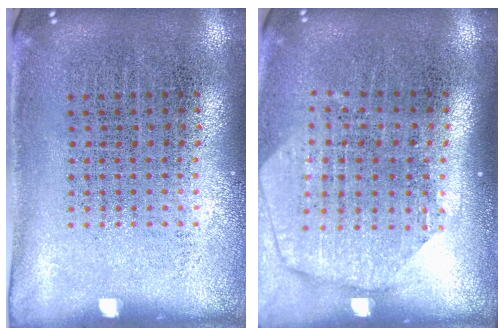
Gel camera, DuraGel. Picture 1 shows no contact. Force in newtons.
{"total": 1.8, "press": 1.6, "slide": 1.0}